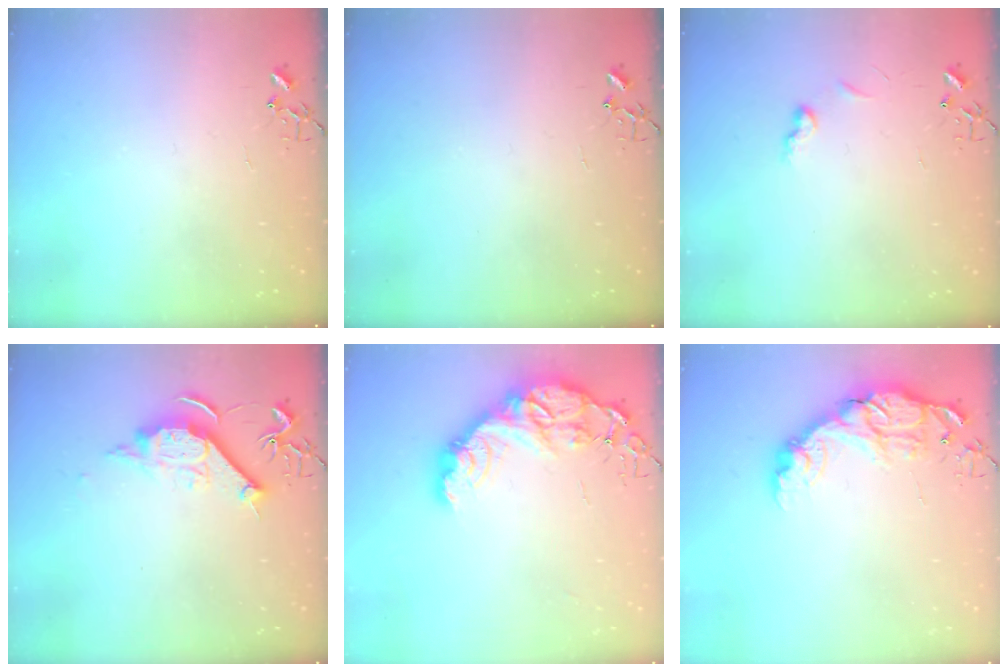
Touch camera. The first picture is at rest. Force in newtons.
{"total": 0.0}
{"total": 6.1, "press": 6.0, "slide": 0.7}
{"total": 11.6, "press": 11.6, "slide": 1.2}
{"total": 19.0, "press": 19.0, "slide": 1.4}
{"total": 15.6, "press": 15.6, "slide": 0.9}